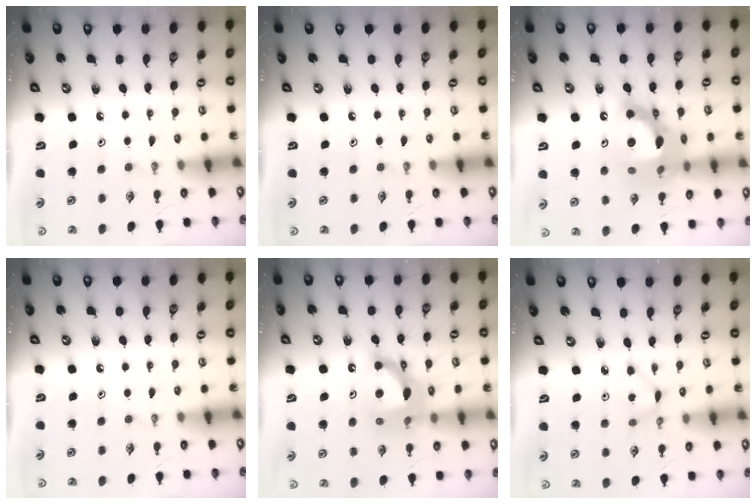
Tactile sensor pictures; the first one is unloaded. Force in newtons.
{"total": 0.0}
{"total": 18.0, "press": 17.9, "slide": 1.5}
{"total": 0.0}
{"total": 12.3, "press": 12.2, "slide": 1.5}
{"total": 1.4, "press": 1.4, "slide": 0.2}